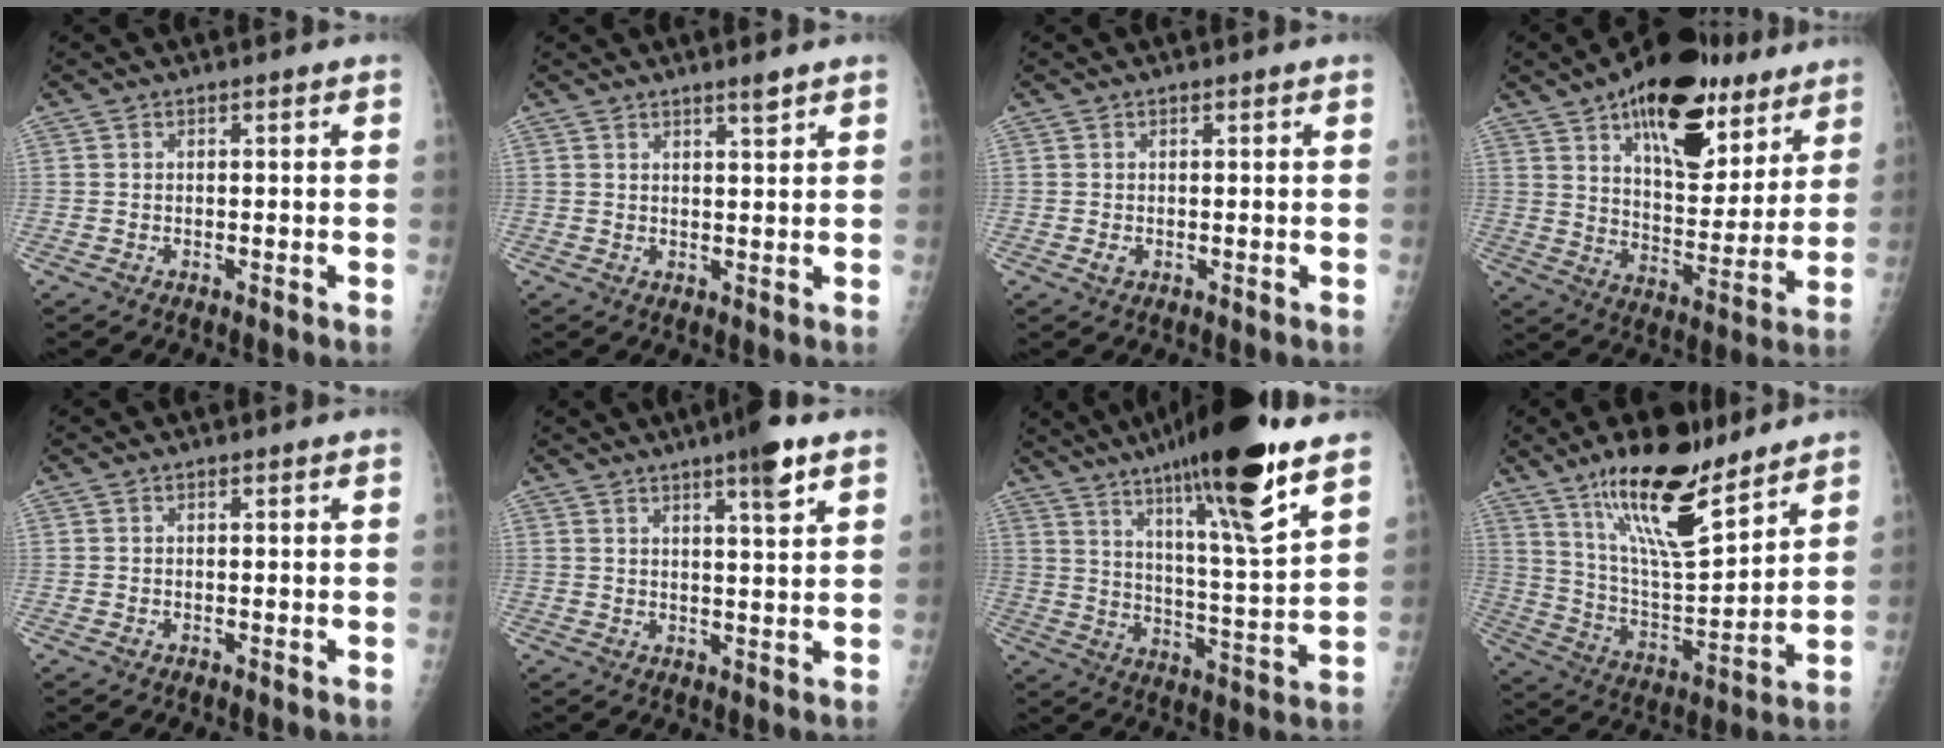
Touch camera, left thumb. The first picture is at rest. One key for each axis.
{"total": 2.2, "fx": 1.7, "fy": 0.1, "fz": 1.3, "tx": -0.019, "ty": -0.015, "tz": 0.030}
{"total": 1.2, "fx": 0.1, "fy": 0.9, "fz": 0.8, "tx": -0.011, "ty": -0.001, "tz": 0.003}
{"total": 23.9, "fx": 13.8, "fy": 11.7, "fz": 15.7, "tx": -0.186, "ty": -0.043, "tz": 0.215}
{"total": 0.0}
{"total": 6.6, "fx": 4.0, "fy": 0.7, "fz": 5.2, "tx": -0.075, "ty": -0.018, "tz": 0.059}
{"total": 22.3, "fx": 14.6, "fy": 2.4, "fz": 16.7, "tx": -0.253, "ty": -0.058, "tz": 0.236}
{"total": 19.7, "fx": 13.6, "fy": 5.7, "fz": 13.1, "tx": -0.194, "ty": -0.078, "tz": 0.244}